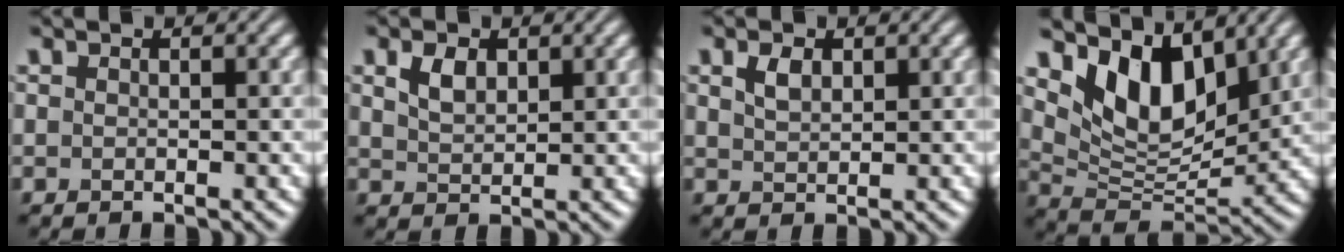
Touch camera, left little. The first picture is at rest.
{"total": 2.2, "force": [1.1, 1.4, 1.4], "torque": [-0.032, 0.002, 0.025]}
{"total": 1.7, "force": [0.9, 1.0, 1.1], "torque": [-0.023, 0.002, 0.021]}
{"total": 7.8, "force": [4.5, 4.1, 5.0], "torque": [-0.092, -0.013, 0.080]}